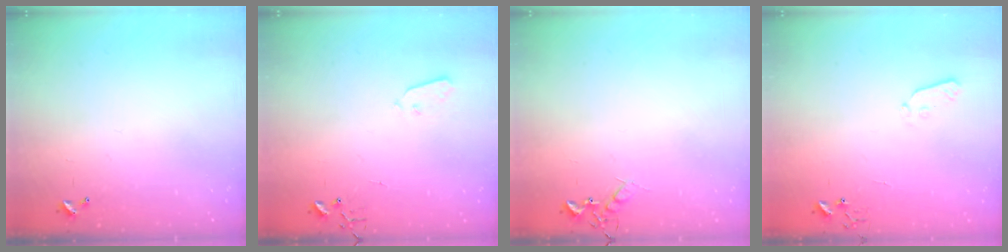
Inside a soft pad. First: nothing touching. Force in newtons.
{"total": 3.7, "press": 3.7, "slide": 0.1}
{"total": 5.8, "press": 5.7, "slide": 0.6}
{"total": 4.8, "press": 4.7, "slide": 0.7}